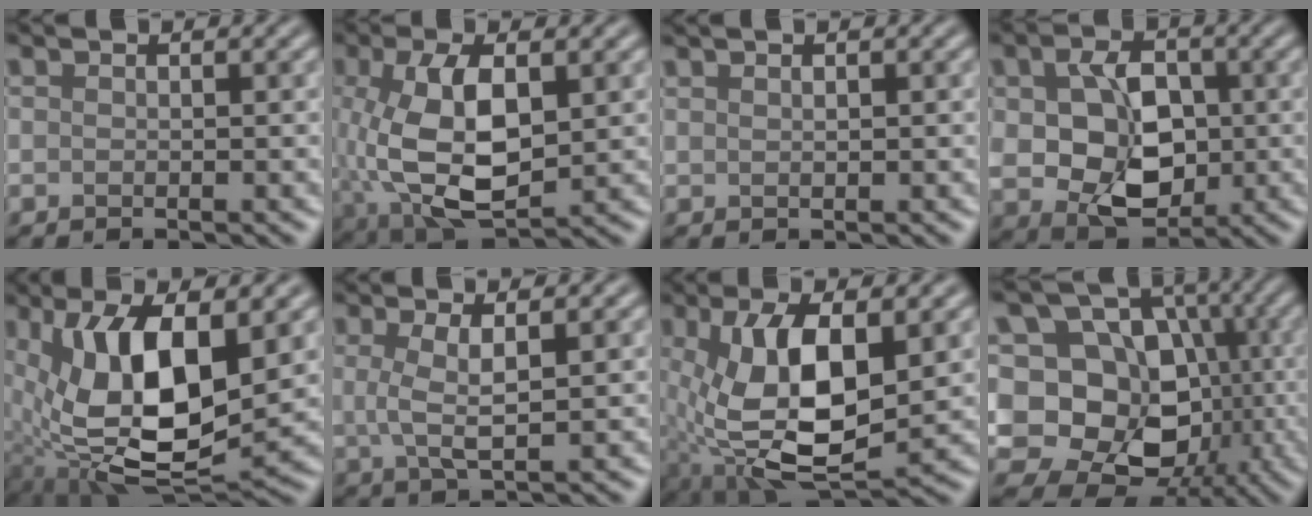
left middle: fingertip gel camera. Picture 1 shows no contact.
{"total": 9.5, "force": [0.6, 4.9, 8.1], "torque": [-0.175, -0.010, 0.027]}
{"total": 0.0}
{"total": 8.7, "force": [-0.3, 6.0, 6.3], "torque": [-0.118, -0.011, 0.002]}
{"total": 12.1, "force": [2.4, 5.6, 10.5], "torque": [-0.190, -0.006, 0.048]}
{"total": 2.8, "force": [0.7, 0.5, 2.6], "torque": [-0.061, -0.002, 0.018]}
{"total": 9.8, "force": [0.8, 4.2, 8.8], "torque": [-0.172, -0.006, 0.022]}
{"total": 14.6, "force": [-0.2, 11.6, 8.8], "torque": [-0.149, 0.011, -0.002]}